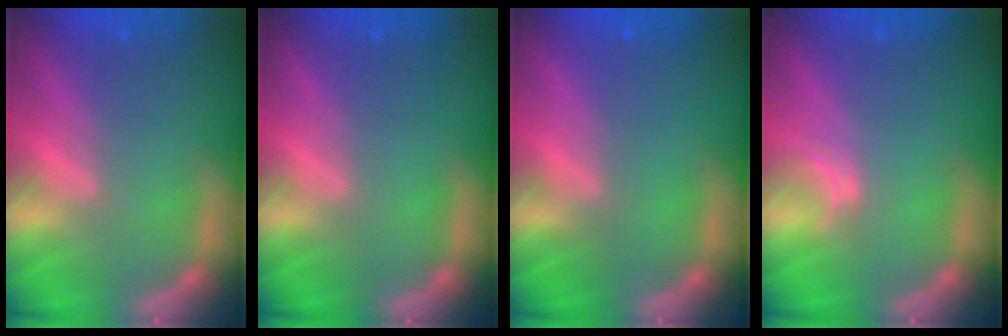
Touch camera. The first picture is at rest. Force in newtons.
{"total": 0.0}
{"total": 0.0}
{"total": 1.0}